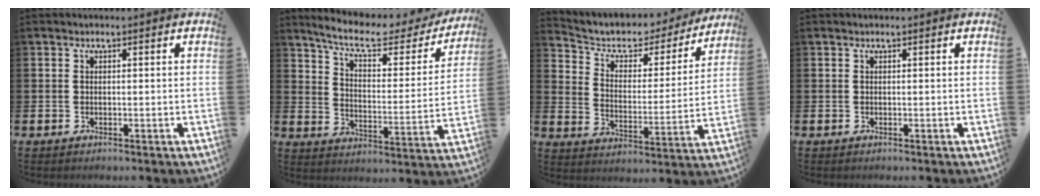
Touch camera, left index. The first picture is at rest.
{"total": 8.4, "force": [7.1, 2.1, 4.0], "torque": [-0.098, -0.044, 0.116]}
{"total": 5.8, "force": [4.9, 2.8, 1.3], "torque": [-0.055, -0.038, 0.076]}
{"total": 0.0}